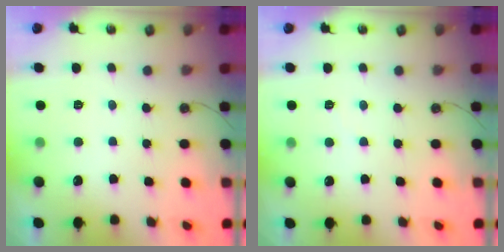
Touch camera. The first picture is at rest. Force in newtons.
{"total": 2.4, "press": 2.4, "slide": 0.4}